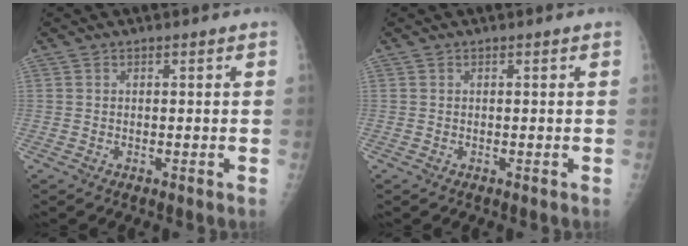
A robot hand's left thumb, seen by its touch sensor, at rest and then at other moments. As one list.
[{"total": 0.0}]